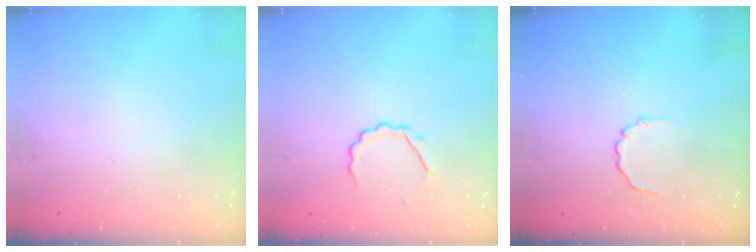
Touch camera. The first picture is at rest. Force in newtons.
{"total": 4.7, "press": 4.6, "slide": 0.8}
{"total": 2.3, "press": 2.1, "slide": 0.9}